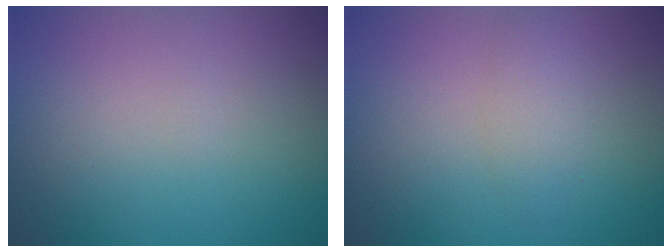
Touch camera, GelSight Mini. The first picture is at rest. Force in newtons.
{"total": 1.8, "press": 1.8, "slide": 0.0}